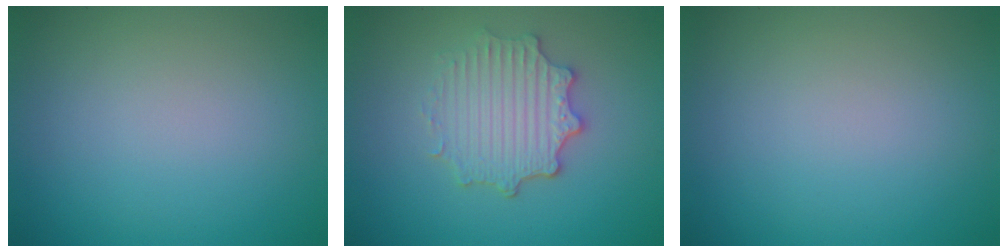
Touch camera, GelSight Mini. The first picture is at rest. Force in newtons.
{"total": 4.2, "press": 3.5, "slide": 2.3}
{"total": 0.0}